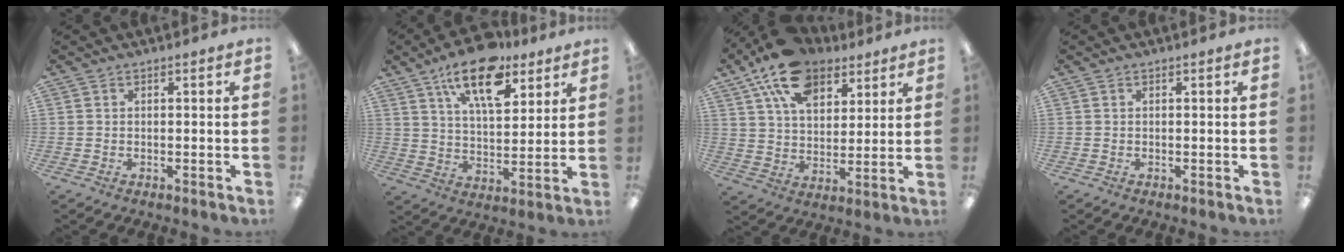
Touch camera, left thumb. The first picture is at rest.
{"total": 16.2, "force": [10.2, 7.5, 10.2], "torque": [-0.153, -0.044, 0.171]}
{"total": 16.3, "force": [10.5, 9.3, 8.4], "torque": [-0.152, -0.038, 0.193]}
{"total": 0.0}